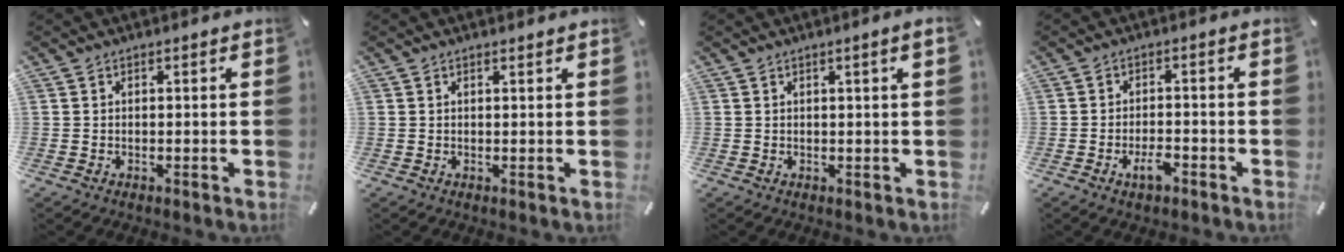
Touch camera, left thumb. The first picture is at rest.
{"total": 0.6, "force": [0.4, 0.0, 0.4], "torque": [-0.006, -0.001, 0.007]}
{"total": 2.1, "force": [0.6, 0.0, 2.0], "torque": [-0.036, -0.001, 0.010]}
{"total": 4.6, "force": [-2.5, 2.0, 3.3], "torque": [-0.064, 0.008, -0.046]}